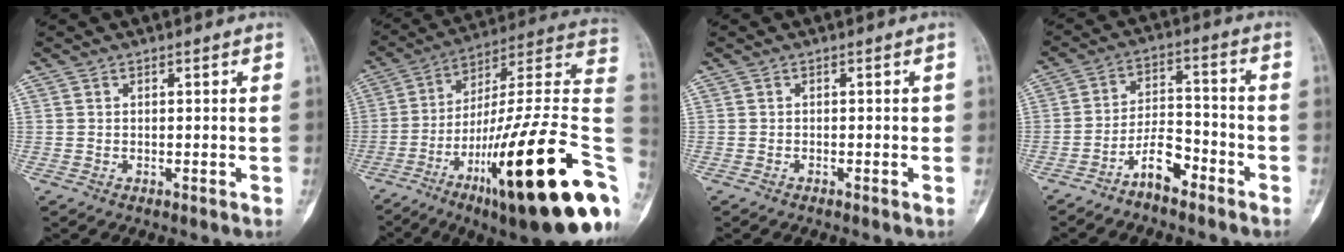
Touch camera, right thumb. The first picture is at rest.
{"total": 33.1, "force": [-11.0, 6.2, 30.6], "torque": [-0.395, 0.056, -0.178]}
{"total": 1.0, "force": [-0.3, 0.5, 0.8], "torque": [-0.005, 0.006, -0.009]}
{"total": 7.3, "force": [-5.1, 2.8, 4.4], "torque": [-0.075, 0.049, -0.095]}